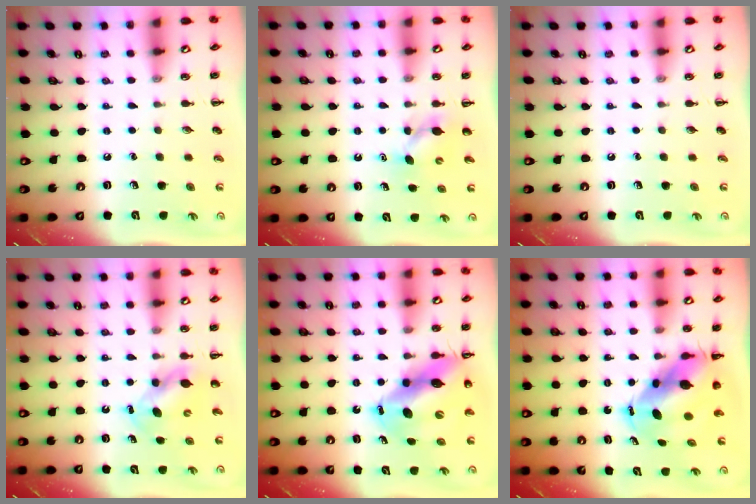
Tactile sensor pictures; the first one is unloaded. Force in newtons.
{"total": 5.0, "press": 4.8, "slide": 1.4}
{"total": 0.0}
{"total": 5.9, "press": 5.8, "slide": 0.5}
{"total": 13.0, "press": 12.5, "slide": 3.7}
{"total": 9.2, "press": 8.9, "slide": 2.3}